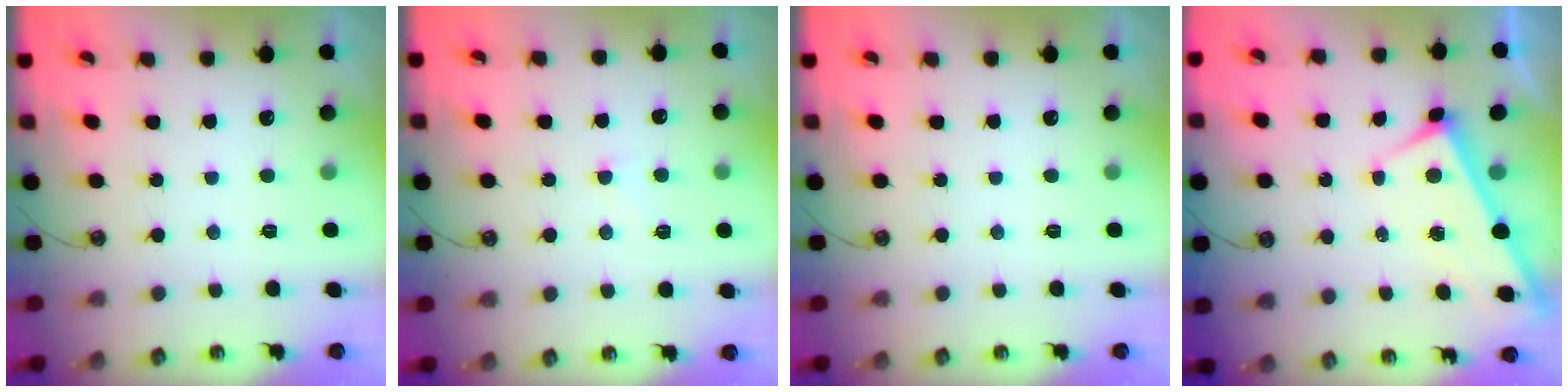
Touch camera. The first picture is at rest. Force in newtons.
{"total": 2.5, "press": 2.5, "slide": 0.4}
{"total": 0.0}
{"total": 2.5, "press": 2.5, "slide": 0.3}